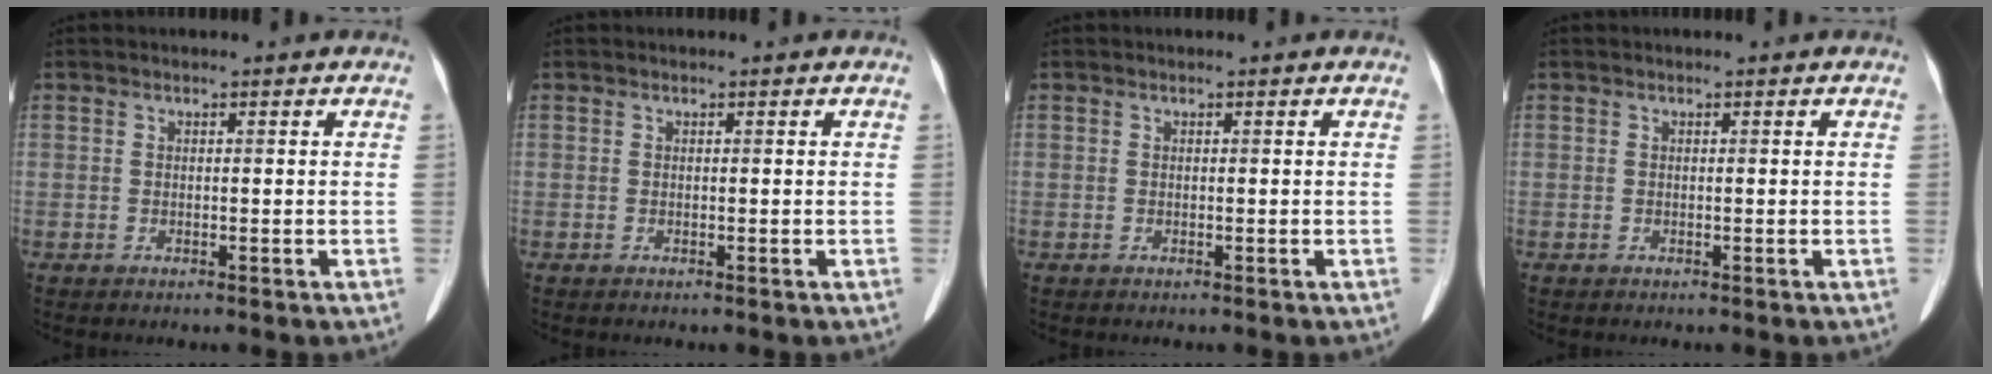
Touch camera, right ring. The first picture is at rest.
{"total": 0.0}
{"total": 0.0}
{"total": 0.0}